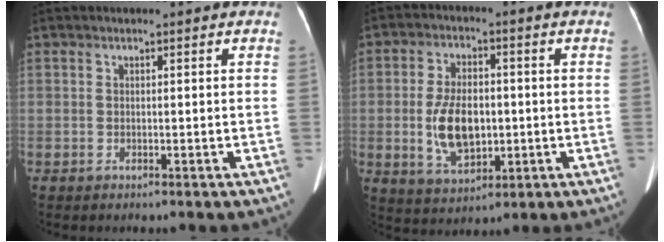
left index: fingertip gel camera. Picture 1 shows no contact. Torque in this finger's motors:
{"motor_torque": [1.47, 0.30, 0.80, 0.20]}